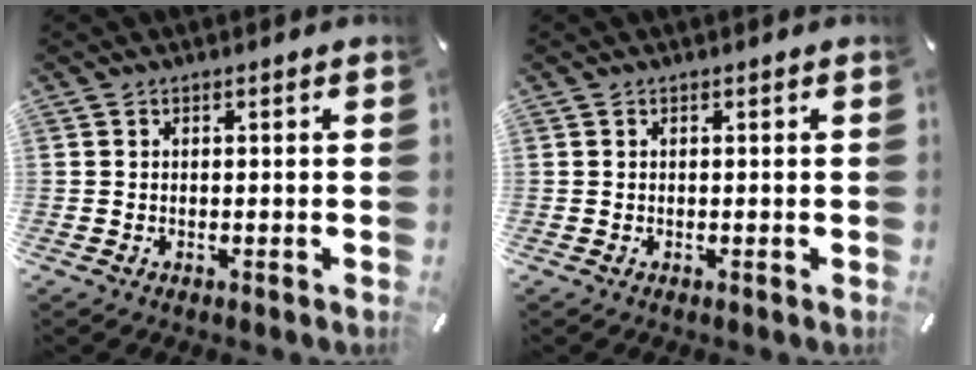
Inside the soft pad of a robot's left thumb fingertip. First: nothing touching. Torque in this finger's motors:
{"motor_torque": [-0.04, 0.04, -0.01, 0.09, 0.00]}